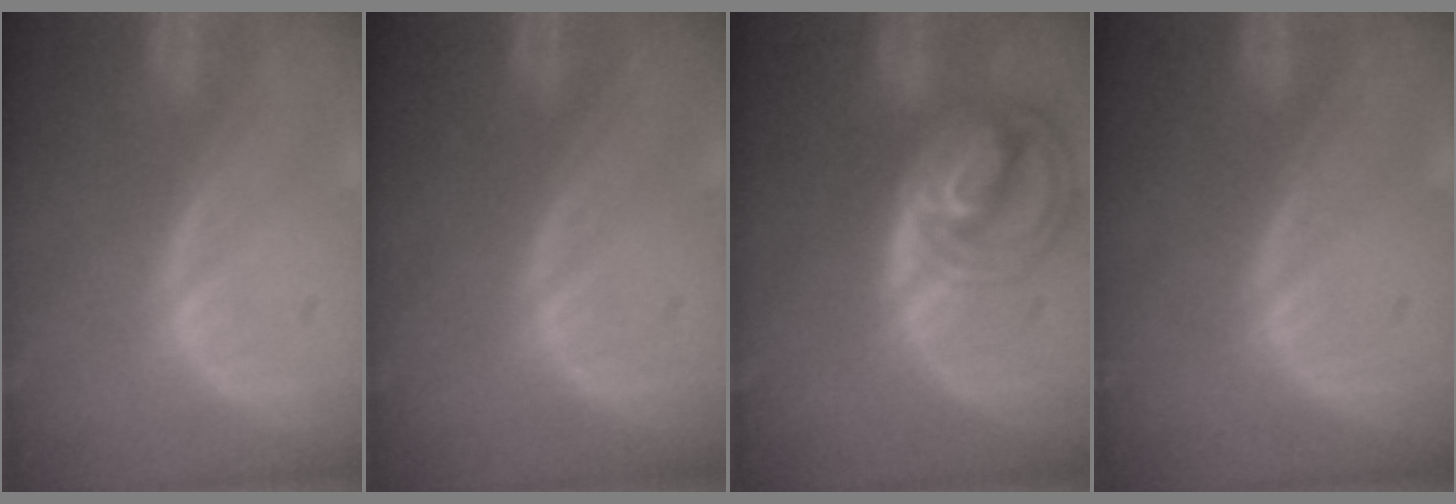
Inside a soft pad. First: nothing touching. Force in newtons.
{"total": 0.0}
{"total": 8.8, "press": 7.6, "slide": 4.4}
{"total": 0.0}